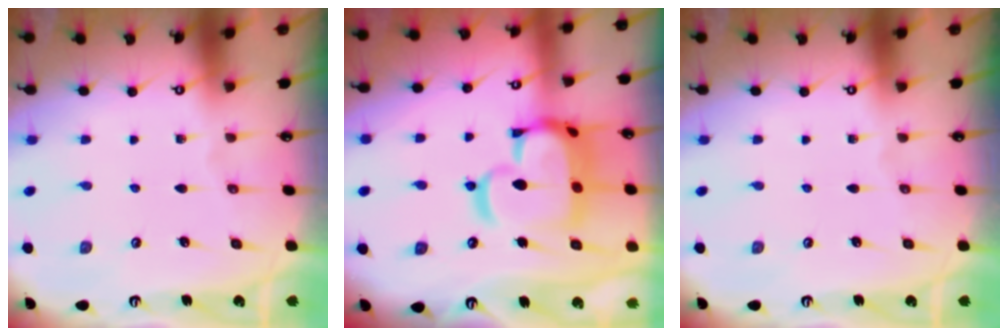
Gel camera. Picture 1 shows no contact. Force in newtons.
{"total": 17.7, "press": 17.6, "slide": 1.9}
{"total": 0.0}